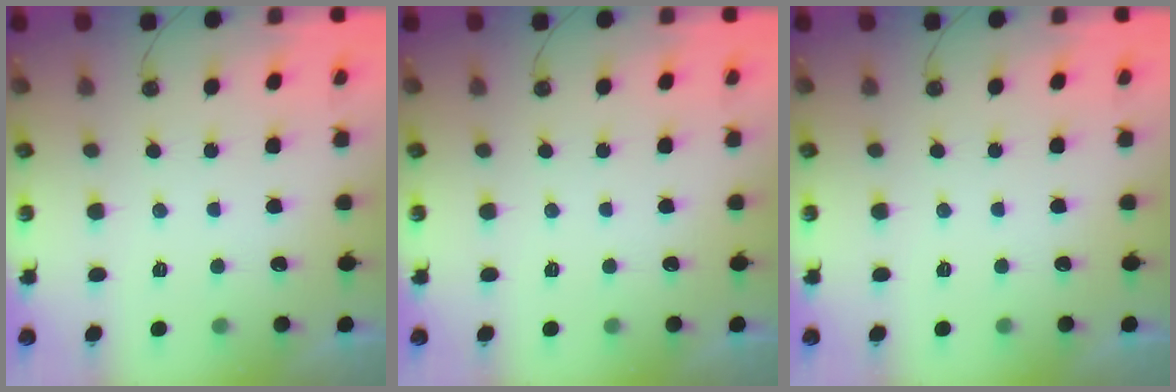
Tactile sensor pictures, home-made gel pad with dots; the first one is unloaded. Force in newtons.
{"total": 0.0}
{"total": 0.0}